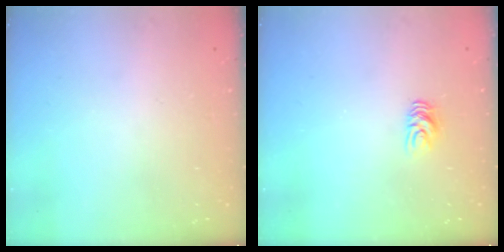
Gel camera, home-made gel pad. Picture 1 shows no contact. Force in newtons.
{"total": 6.3, "press": 6.2, "slide": 0.6}